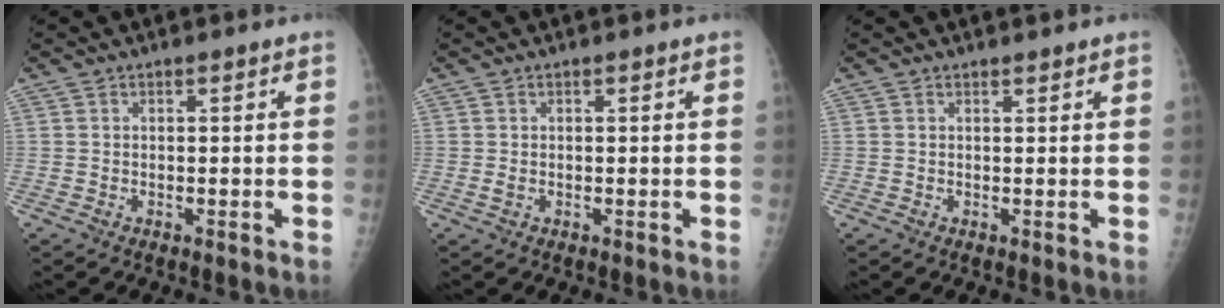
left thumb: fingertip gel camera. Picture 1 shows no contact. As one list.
[{"total": 1.0, "force": [0.1, 0.7, 0.8], "torque": [-0.015, 0.000, 0.002]}, {"total": 0.7, "force": [0.6, 0.3, 0.2], "torque": [-0.003, -0.005, 0.008]}]